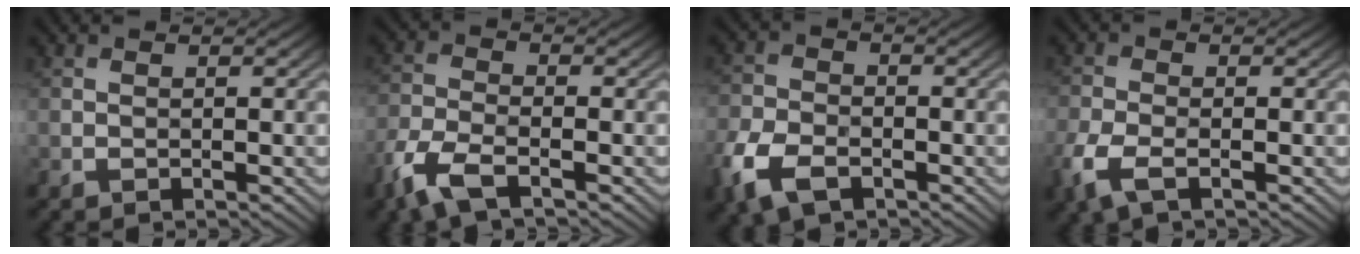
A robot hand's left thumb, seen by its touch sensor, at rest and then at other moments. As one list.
[{"total": 6.2, "force": [-3.4, 2.5, 4.5], "torque": [-0.104, -0.008, -0.085]}, {"total": 8.3, "force": [-3.7, 5.0, 5.4], "torque": [-0.130, -0.017, -0.081]}, {"total": 5.0, "force": [-1.9, 2.6, 3.9], "torque": [-0.093, -0.011, -0.049]}]